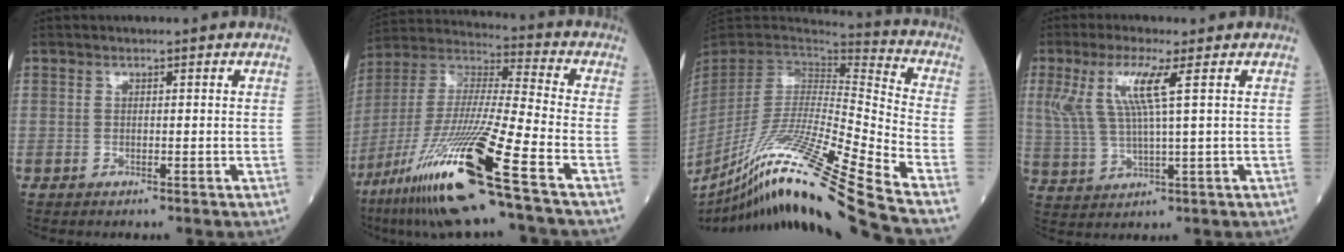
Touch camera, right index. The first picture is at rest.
{"total": 23.1, "force": [-12.6, -0.1, 19.3], "torque": [-0.394, -0.055, -0.240]}
{"total": 27.0, "force": [-19.1, -2.0, 19.0], "torque": [-0.315, -0.058, -0.346]}
{"total": 7.9, "force": [2.8, 0.3, 7.4], "torque": [-0.173, 0.011, 0.061]}